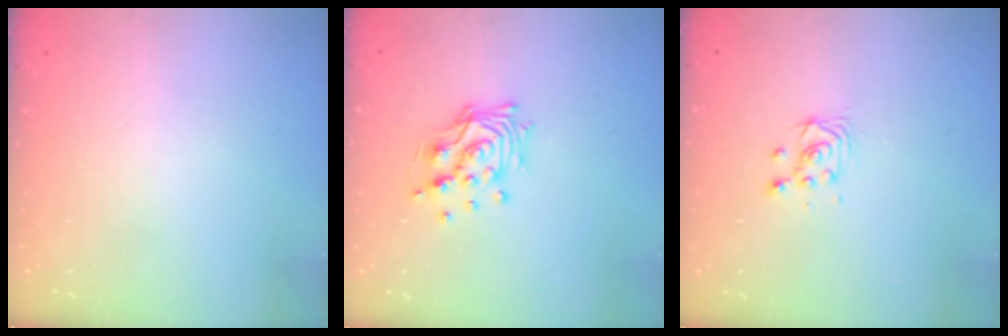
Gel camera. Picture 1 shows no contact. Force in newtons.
{"total": 11.7, "press": 11.7, "slide": 0.9}
{"total": 3.2, "press": 3.2, "slide": 0.6}